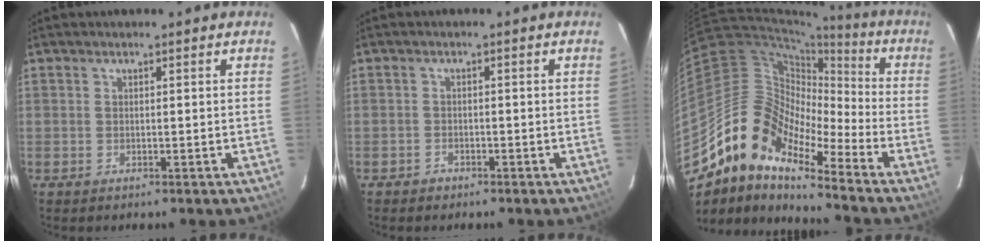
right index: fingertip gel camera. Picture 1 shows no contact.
{"total": 1.6, "force": [-1.2, 1.1, 0.1], "torque": [-0.003, 0.005, -0.020]}
{"total": 14.1, "force": [-10.8, 4.9, 7.6], "torque": [-0.113, 0.010, -0.223]}